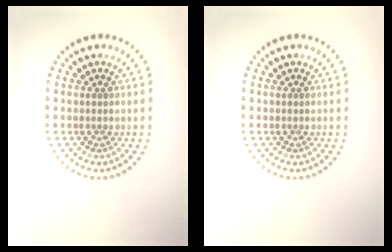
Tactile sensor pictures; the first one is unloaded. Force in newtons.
{"total": 0.0}